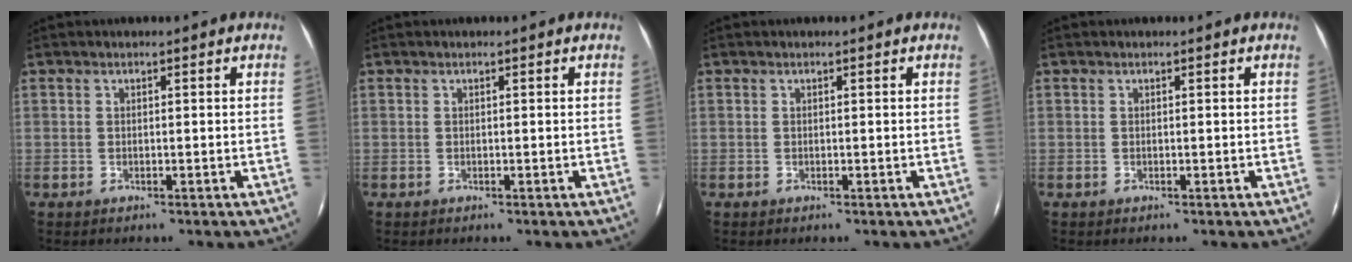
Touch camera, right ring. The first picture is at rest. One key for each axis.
{"total": 0.0}
{"total": 0.0}
{"total": 0.0}